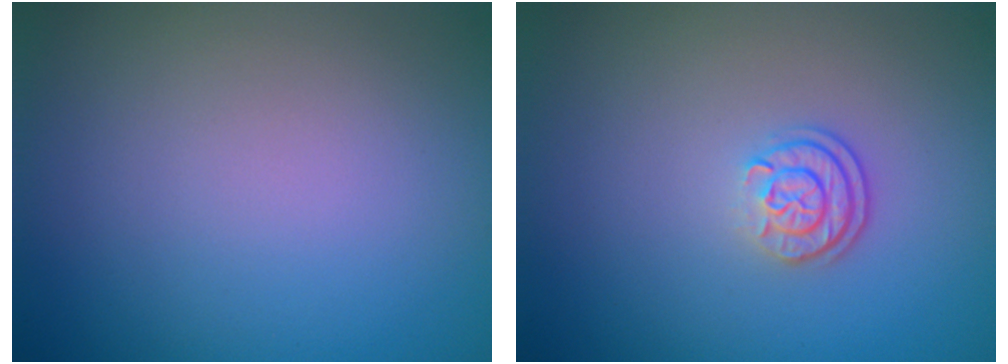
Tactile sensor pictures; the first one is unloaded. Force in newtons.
{"total": 2.3, "press": 1.7, "slide": 1.5}